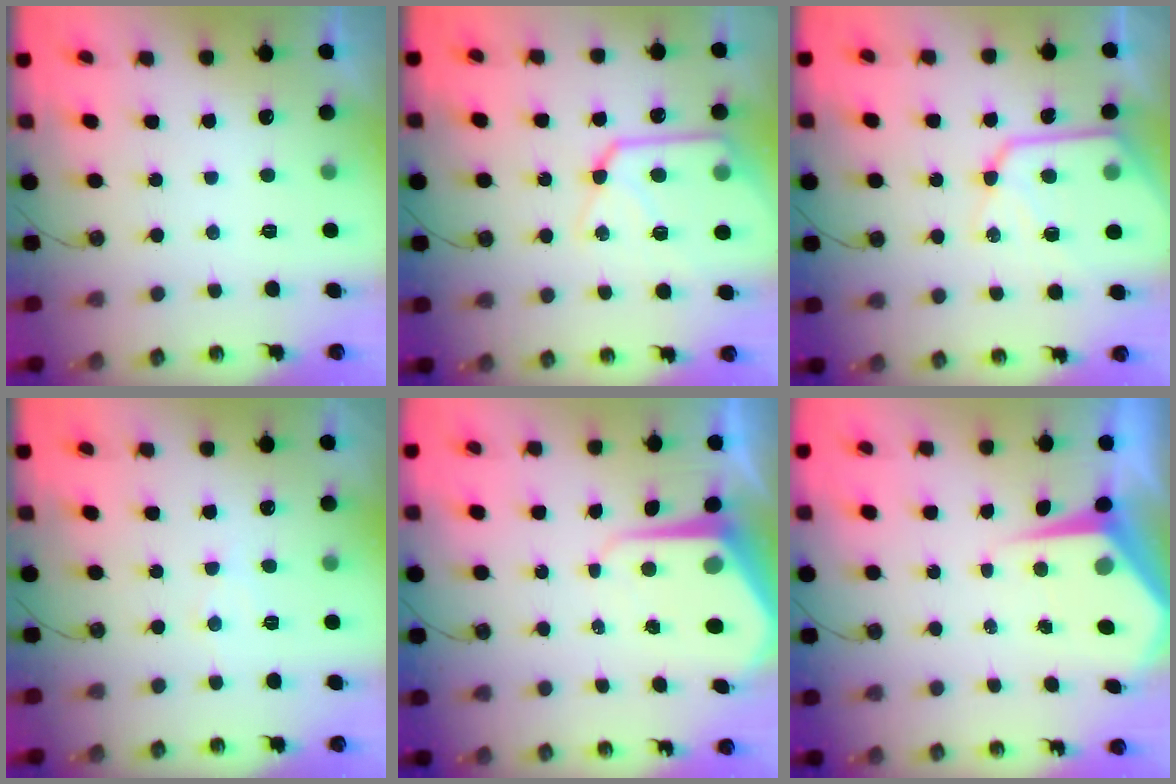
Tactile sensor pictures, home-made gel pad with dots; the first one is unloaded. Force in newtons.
{"total": 14.7, "press": 14.6, "slide": 1.4}
{"total": 14.0, "press": 13.9, "slide": 1.3}
{"total": 6.6, "press": 6.6, "slide": 0.5}
{"total": 7.8, "press": 7.7, "slide": 0.7}
{"total": 6.2, "press": 6.2, "slide": 0.5}